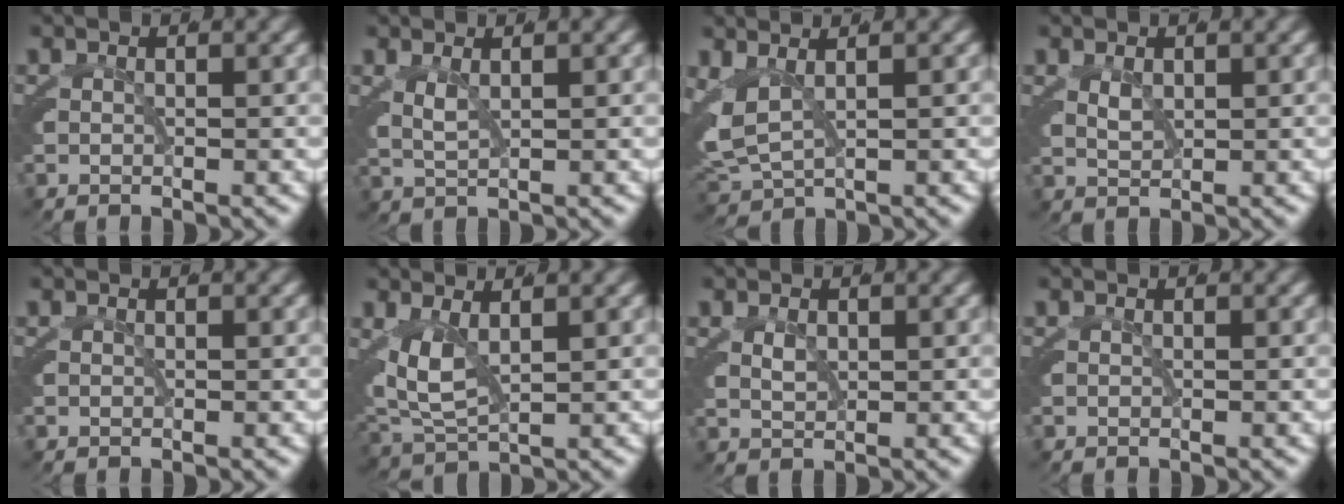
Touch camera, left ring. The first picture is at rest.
{"total": 2.0, "force": [0.5, 1.4, 1.3], "torque": [-0.042, -0.012, 0.015]}
{"total": 6.1, "force": [0.6, 5.0, 3.5], "torque": [-0.106, -0.016, 0.013]}
{"total": 1.7, "force": [0.4, 1.4, 0.8], "torque": [-0.028, -0.010, 0.012]}
{"total": 0.0}
{"total": 5.2, "force": [0.5, 4.0, 3.3], "torque": [-0.092, -0.025, 0.015]}
{"total": 1.4, "force": [0.3, 1.2, 0.7], "torque": [-0.022, -0.009, 0.010]}
{"total": 0.0}